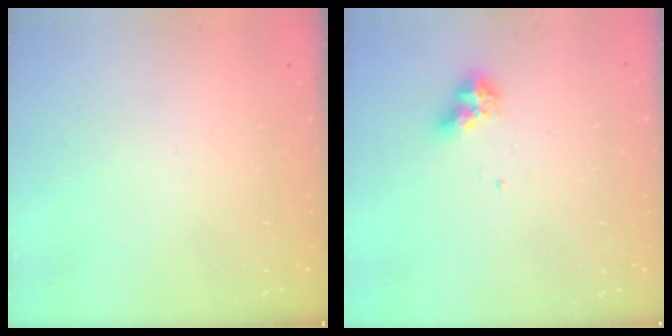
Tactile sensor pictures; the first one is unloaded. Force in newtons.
{"total": 7.8, "press": 7.7, "slide": 1.1}